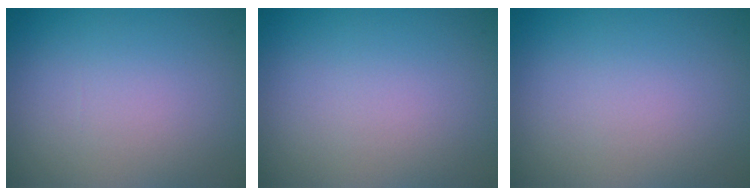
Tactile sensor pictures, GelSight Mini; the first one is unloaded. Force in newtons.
{"total": 0.0}
{"total": 0.0}